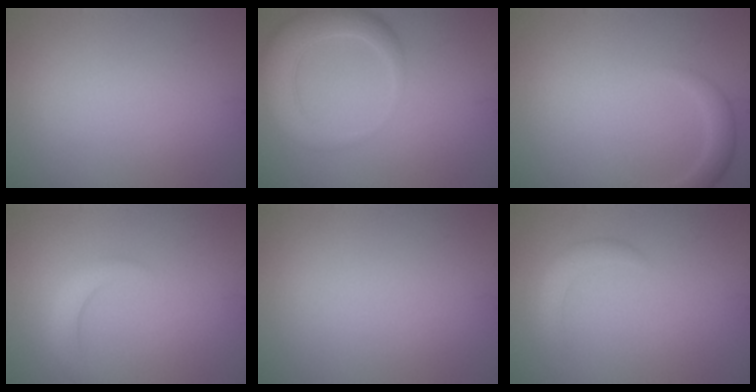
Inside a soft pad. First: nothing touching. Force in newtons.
{"total": 4.8, "press": 4.7, "slide": 0.5}
{"total": 1.9, "press": 1.9, "slide": 0.1}
{"total": 2.2, "press": 2.2, "slide": 0.3}
{"total": 0.0}
{"total": 1.7, "press": 1.7, "slide": 0.2}